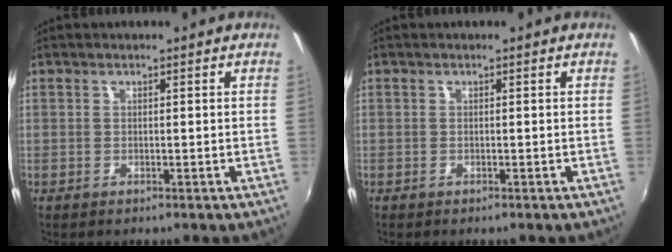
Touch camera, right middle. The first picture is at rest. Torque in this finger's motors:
{"motor_torque": [0.66, -1.27, -0.20, -0.21]}